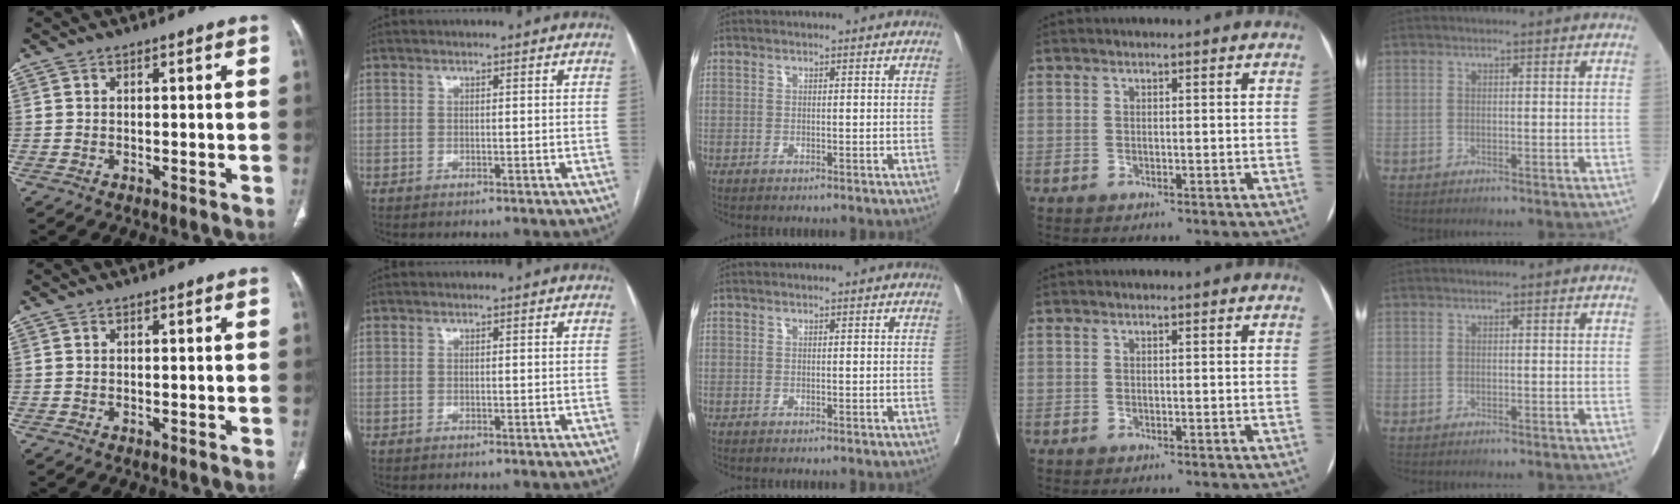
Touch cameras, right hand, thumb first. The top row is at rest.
{}